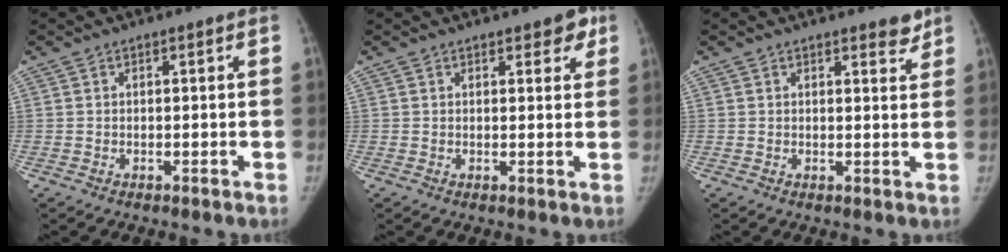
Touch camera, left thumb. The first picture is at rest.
{"total": 3.6, "force": [2.2, 1.8, 2.2], "torque": [0.001, -0.007, 0.023]}
{"total": 2.6, "force": [2.2, 0.9, 1.0], "torque": [0.003, -0.016, 0.026]}